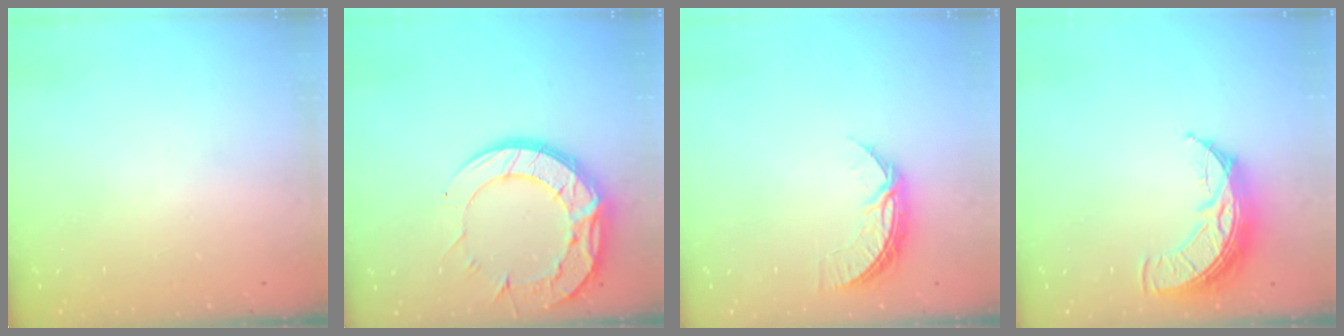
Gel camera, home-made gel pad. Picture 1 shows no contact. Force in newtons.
{"total": 19.5, "press": 19.4, "slide": 1.6}
{"total": 6.7, "press": 6.7, "slide": 0.2}
{"total": 10.9, "press": 10.9, "slide": 0.7}